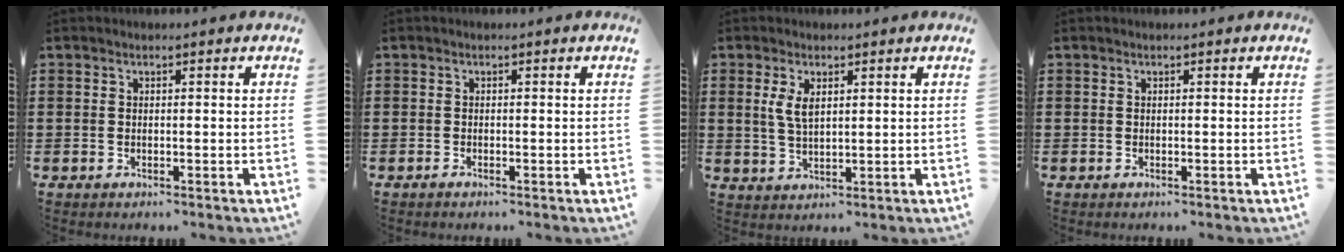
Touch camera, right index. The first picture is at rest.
{"total": 0.6, "force": [-0.5, -0.1, 0.0], "torque": [0.001, -0.003, -0.010]}
{"total": 3.3, "force": [1.1, 1.4, 2.8], "torque": [-0.059, 0.005, 0.018]}
{"total": 0.0}